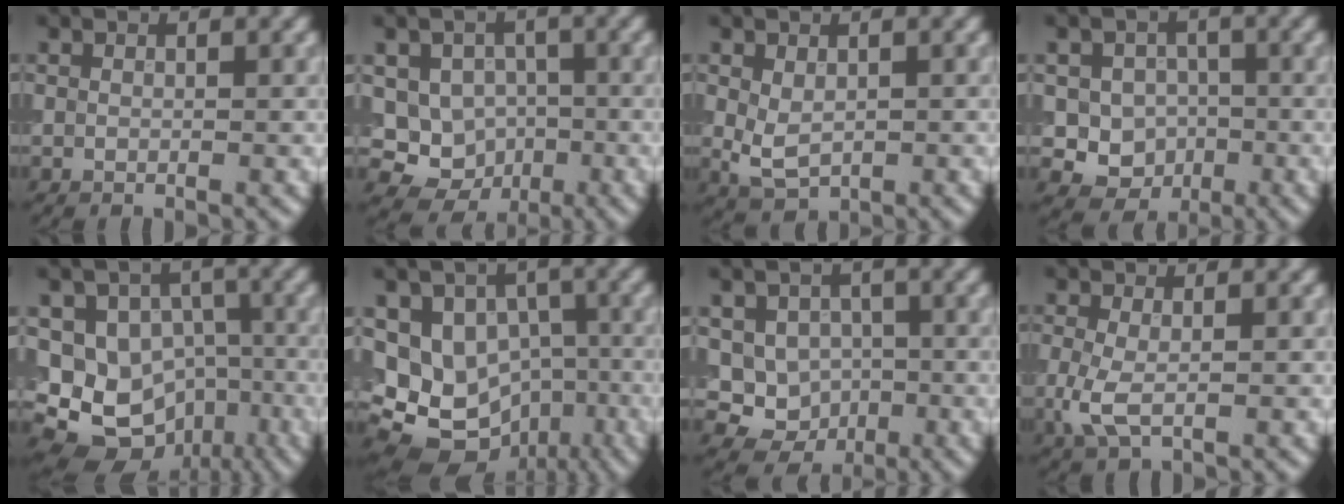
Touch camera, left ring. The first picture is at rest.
{"total": 6.8, "force": [-1.0, 6.3, 2.6], "torque": [-0.022, 0.007, -0.034]}
{"total": 2.6, "force": [0.1, 1.7, 2.0], "torque": [-0.042, -0.004, 0.008]}
{"total": 5.4, "force": [-1.0, 5.0, 1.9], "torque": [0.002, 0.003, -0.040]}
{"total": 12.2, "force": [-3.6, 10.4, 5.3], "torque": [-0.083, -0.003, -0.063]}
{"total": 12.9, "force": [-3.0, 10.9, 6.2], "torque": [-0.106, 0.004, -0.049]}
{"total": 5.9, "force": [-0.6, 5.5, 2.2], "torque": [-0.015, 0.005, -0.027]}
{"total": 2.7, "force": [-0.5, 1.3, 2.3], "torque": [-0.060, -0.005, -0.012]}